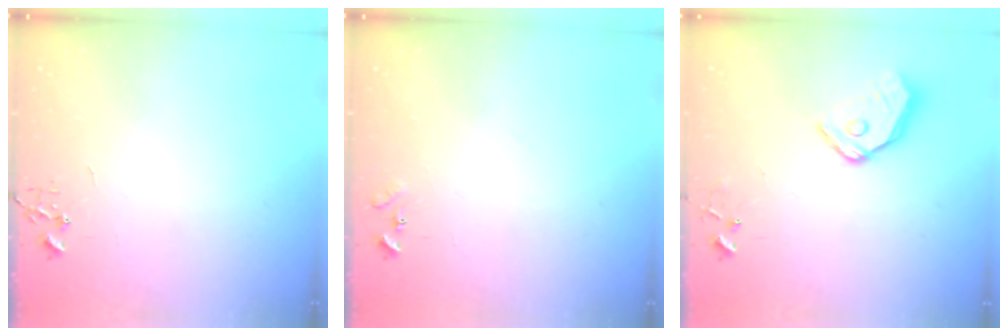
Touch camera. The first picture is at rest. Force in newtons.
{"total": 7.7, "press": 7.6, "slide": 0.6}
{"total": 12.4, "press": 12.2, "slide": 2.1}